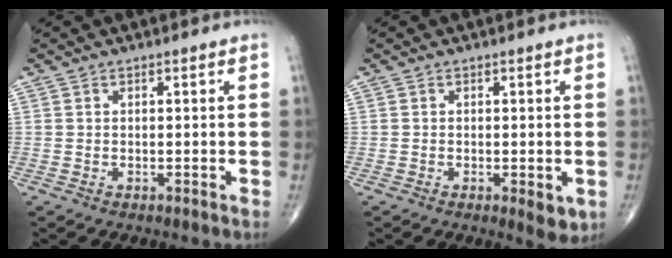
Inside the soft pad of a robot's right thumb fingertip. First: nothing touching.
{"total": 3.3, "force": [-0.9, 1.2, 3.0], "torque": [-0.032, -0.008, -0.010]}